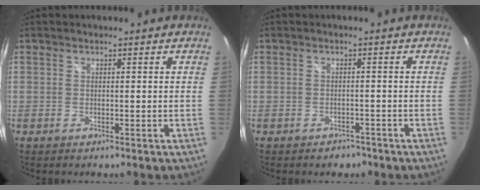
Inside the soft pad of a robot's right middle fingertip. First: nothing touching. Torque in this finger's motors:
{"motor_torque": [0.36, -0.33, 0.00, 0.00]}